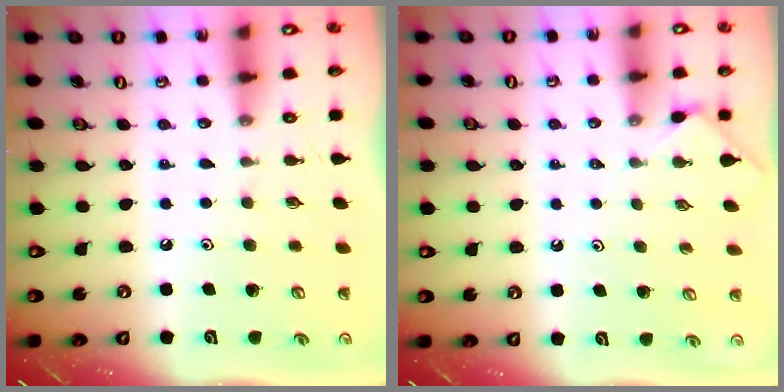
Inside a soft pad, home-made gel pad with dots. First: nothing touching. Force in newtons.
{"total": 2.3, "press": 2.3, "slide": 0.3}